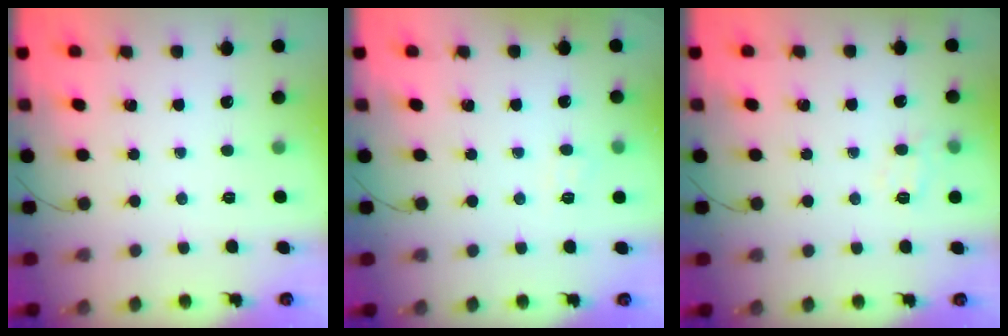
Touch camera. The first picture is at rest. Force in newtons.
{"total": 4.2, "press": 4.1, "slide": 1.1}
{"total": 7.7, "press": 7.6, "slide": 1.2}